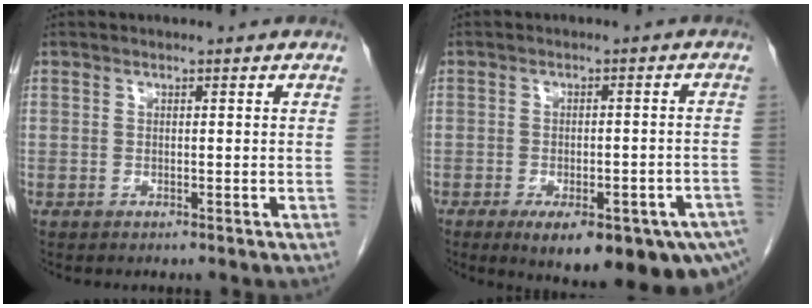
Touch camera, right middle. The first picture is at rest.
{"total": 18.3, "force": [-11.4, 5.3, 13.3], "torque": [-0.121, -0.008, -0.137]}